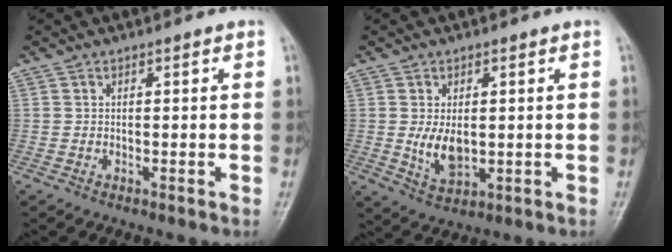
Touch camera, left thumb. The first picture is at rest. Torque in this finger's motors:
{"motor_torque": [0.93, 0.99, 0.70, -0.26, 0.06]}